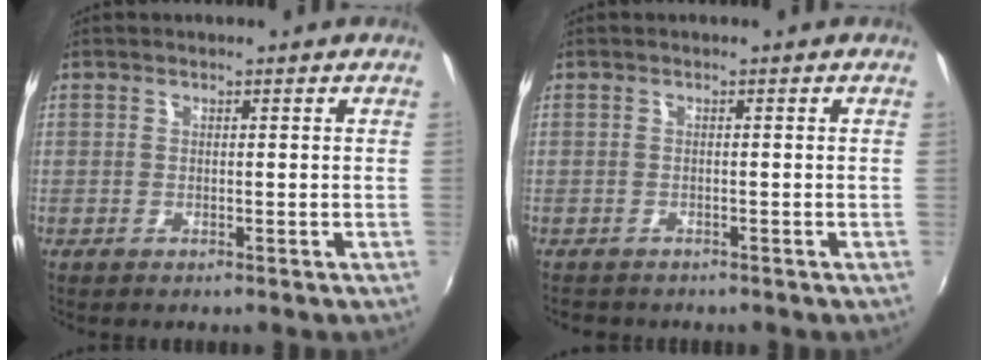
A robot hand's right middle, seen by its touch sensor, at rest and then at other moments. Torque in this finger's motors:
{"motor_torque": [0.01, -0.03, -0.01, 0.00]}